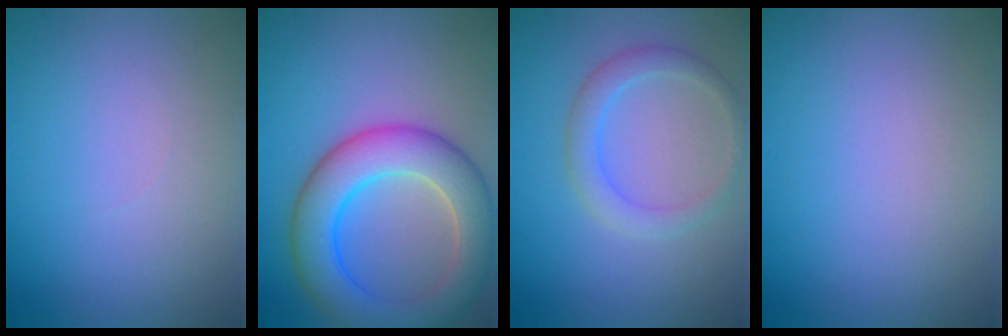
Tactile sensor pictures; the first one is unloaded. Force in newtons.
{"total": 7.9, "press": 7.9, "slide": 0.4}
{"total": 2.4, "press": 2.4, "slide": 0.1}
{"total": 0.0}